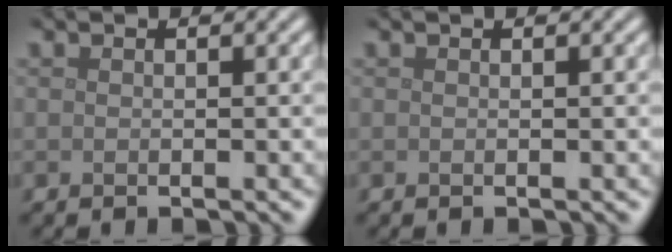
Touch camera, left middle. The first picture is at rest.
{"total": 0.0}